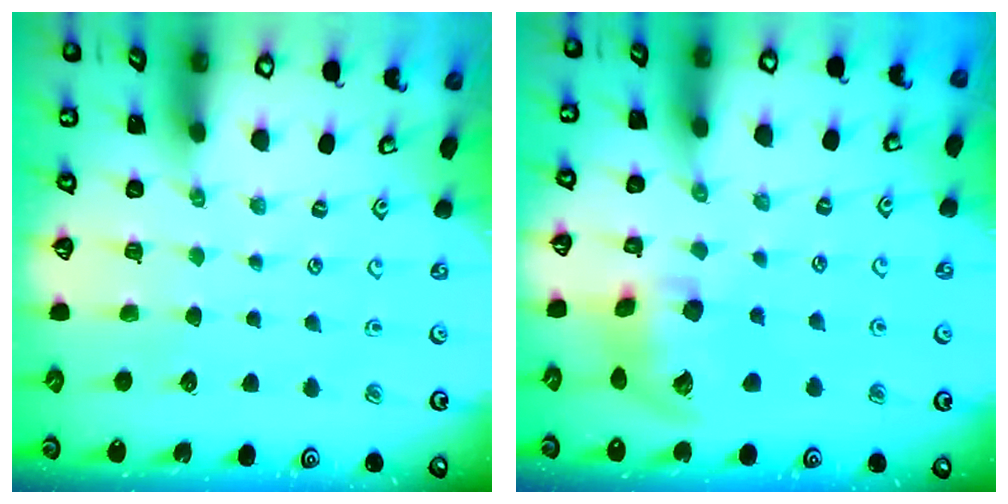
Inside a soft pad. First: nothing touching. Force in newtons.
{"total": 12.1, "press": 11.9, "slide": 1.8}